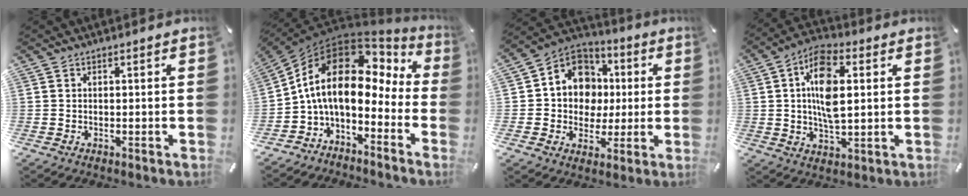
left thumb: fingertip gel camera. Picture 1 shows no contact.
{"total": 15.5, "force": [2.1, 9.0, 12.4], "torque": [-0.236, -0.021, 0.033]}
{"total": 11.5, "force": [1.1, 10.9, 3.6], "torque": [-0.071, -0.008, 0.025]}
{"total": 11.7, "force": [2.3, 5.8, 9.9], "torque": [-0.193, 0.003, 0.037]}